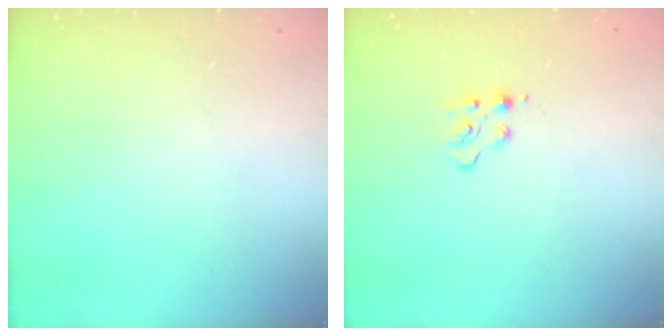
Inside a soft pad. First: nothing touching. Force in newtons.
{"total": 6.7, "press": 6.7, "slide": 0.5}